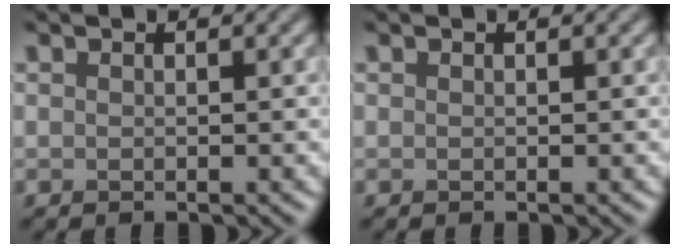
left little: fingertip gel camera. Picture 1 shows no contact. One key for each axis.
{"total": 0.0}